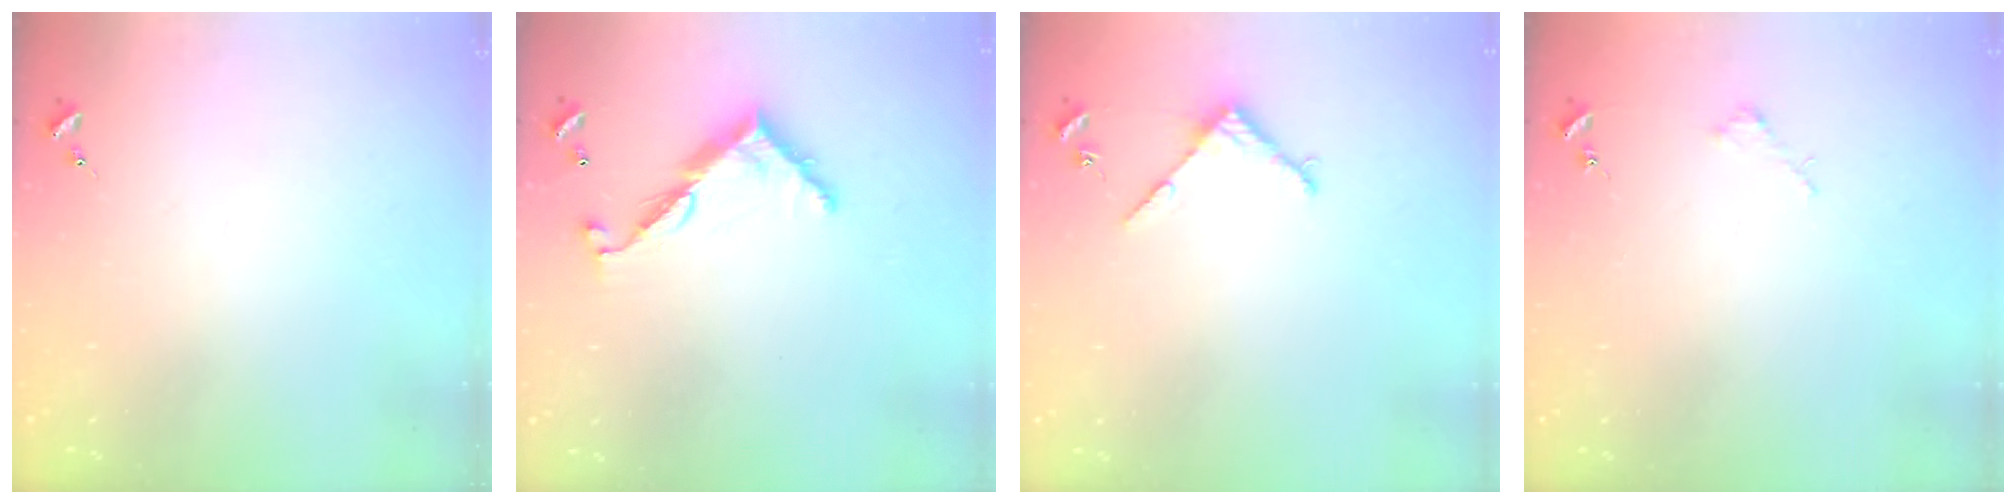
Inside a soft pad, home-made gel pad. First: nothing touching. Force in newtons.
{"total": 9.7, "press": 9.7, "slide": 0.4}
{"total": 3.4, "press": 3.4, "slide": 0.4}
{"total": 1.8, "press": 1.8, "slide": 0.2}